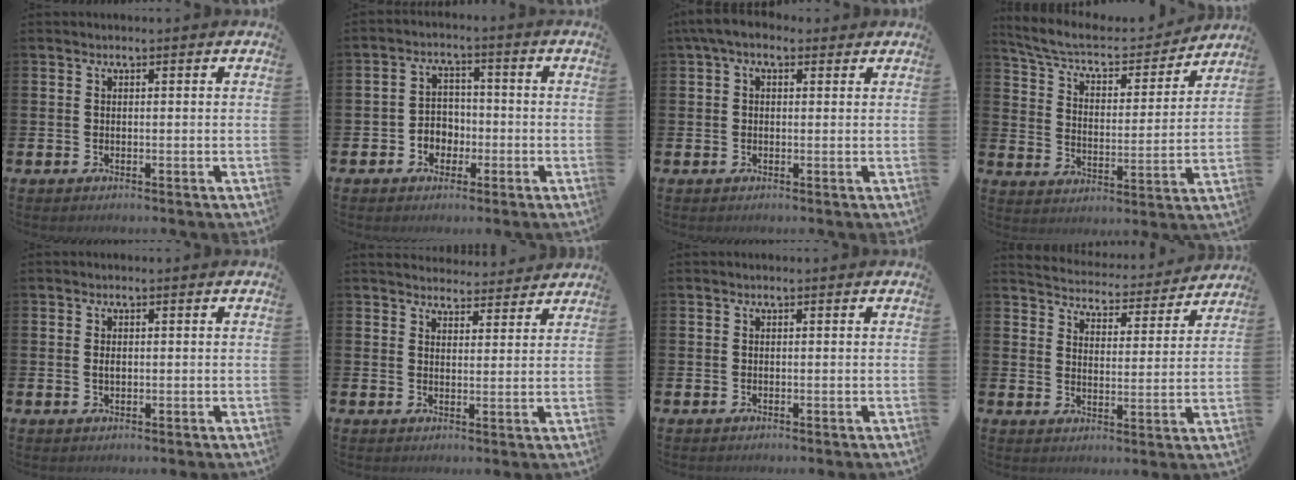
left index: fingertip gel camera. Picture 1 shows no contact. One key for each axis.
{"total": 3.4, "fx": -1.2, "fy": 3.0, "fz": 1.0, "tx": -0.029, "ty": 0.004, "tz": -0.030}
{"total": 3.8, "fx": 2.5, "fy": 1.9, "fz": 2.1, "tx": -0.057, "ty": 0.008, "tz": 0.046}
{"total": 7.7, "fx": 6.9, "fy": 2.1, "fz": 2.6, "tx": -0.082, "ty": -0.050, "tz": 0.114}
{"total": 0.9, "fx": 0.1, "fy": 0.5, "fz": 0.7, "tx": -0.015, "ty": 0.004, "tz": 0.001}
{"total": 4.0, "fx": 3.9, "fy": 0.9, "fz": -0.1, "tx": 0.000, "ty": -0.025, "tz": 0.069}
{"total": 0.0}
{"total": 4.8, "fx": 4.8, "fy": 0.6, "fz": 0.1, "tx": -0.025, "ty": -0.043, "tz": 0.080}